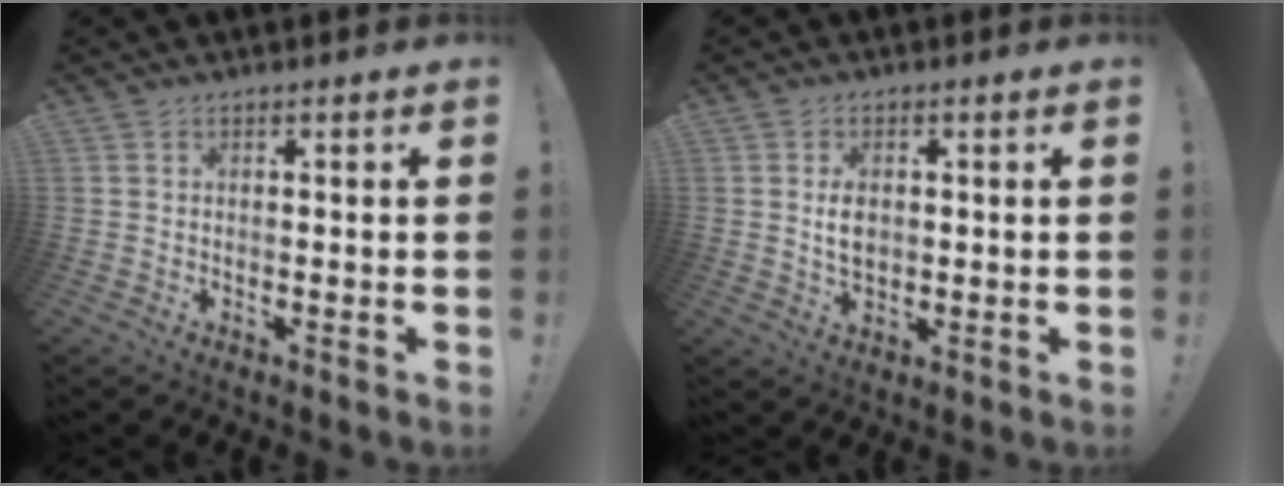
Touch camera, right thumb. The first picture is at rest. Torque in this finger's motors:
{"motor_torque": [-0.29, 0.30, -0.06, 0.07, 0.13]}